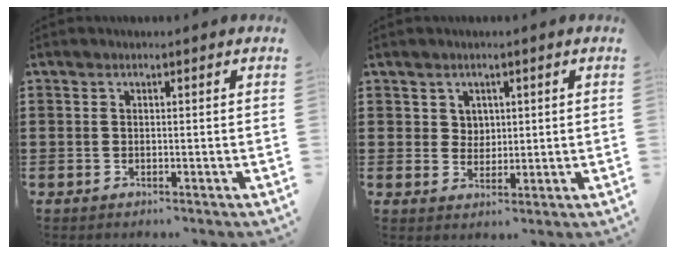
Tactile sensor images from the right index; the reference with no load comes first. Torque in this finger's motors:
{"motor_torque": [-0.71, 0.86, -0.02, -0.01]}